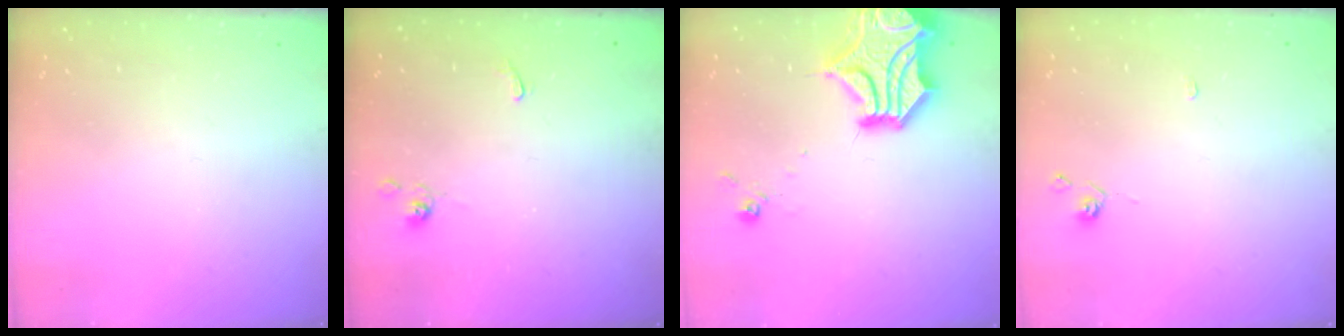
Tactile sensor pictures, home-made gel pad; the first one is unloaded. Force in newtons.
{"total": 2.6, "press": 2.6, "slide": 0.4}
{"total": 7.1, "press": 6.7, "slide": 2.4}
{"total": 1.1, "press": 1.1, "slide": 0.3}